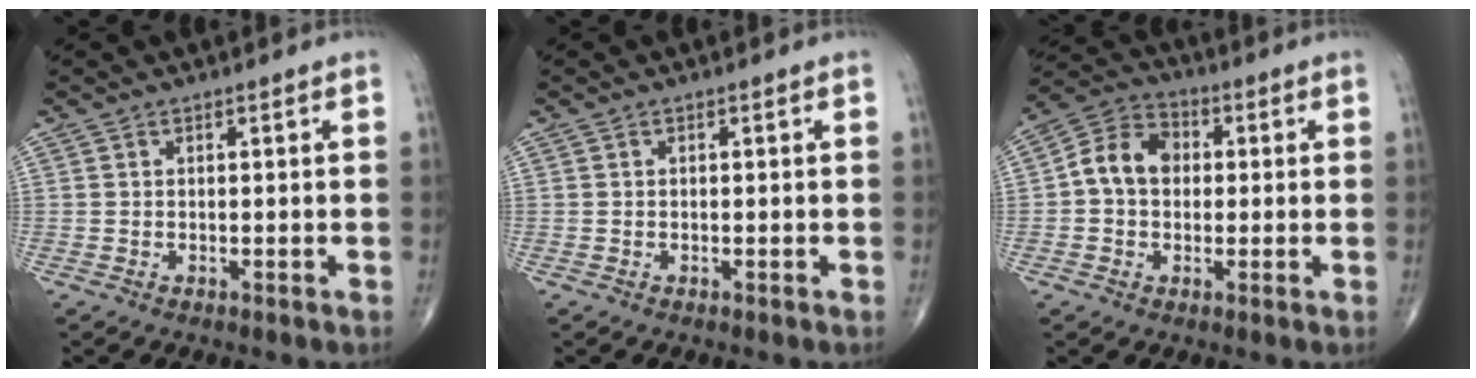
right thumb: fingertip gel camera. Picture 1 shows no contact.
{"total": 0.0}
{"total": 9.2, "force": [0.4, 7.2, 5.7], "torque": [-0.085, 0.029, -0.005]}